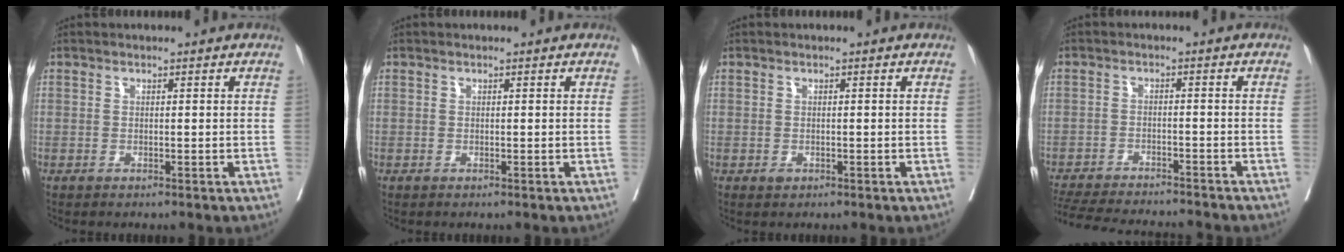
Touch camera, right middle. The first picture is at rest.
{"total": 0.0}
{"total": 0.8, "force": [-0.3, 0.5, 0.5], "torque": [-0.006, 0.000, -0.002]}
{"total": 14.7, "force": [-13.7, 1.7, 5.1], "torque": [-0.103, -0.019, -0.198]}